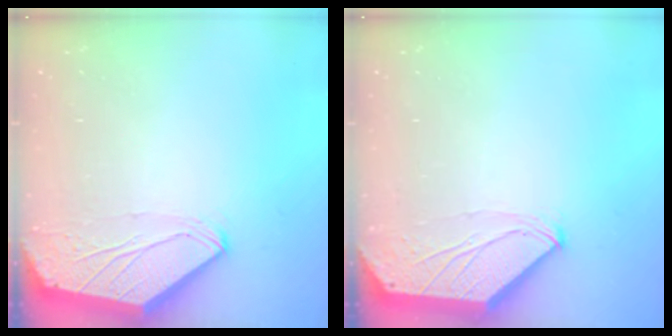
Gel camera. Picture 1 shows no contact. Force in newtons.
{"total": 0.0}